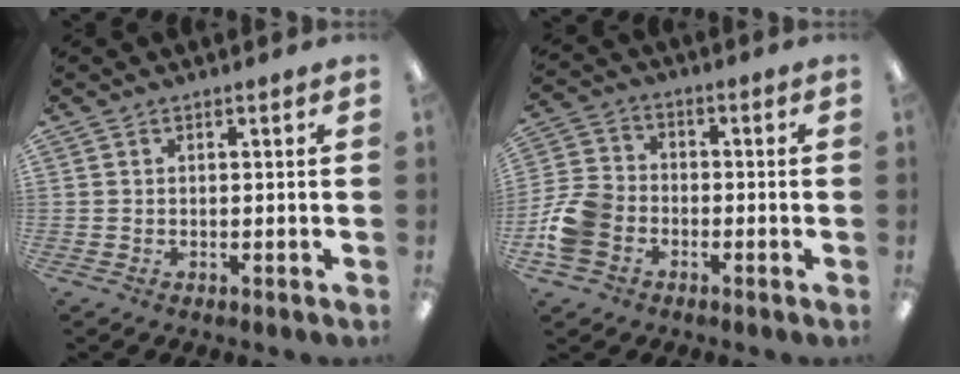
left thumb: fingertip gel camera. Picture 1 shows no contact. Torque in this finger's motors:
{"motor_torque": [-0.10, 0.25, -0.01, 0.02, 0.25]}